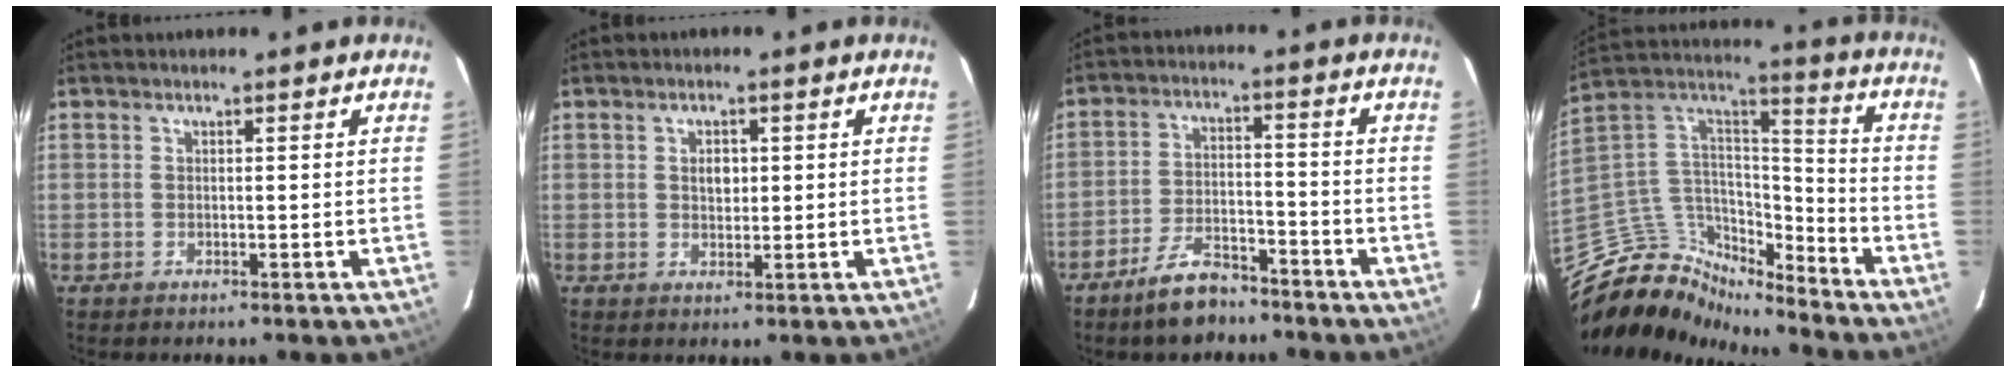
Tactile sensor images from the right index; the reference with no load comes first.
{"total": 2.6, "force": [0.5, 1.9, 1.7], "torque": [-0.026, 0.006, 0.009]}
{"total": 8.7, "force": [-7.0, 3.5, 4.0], "torque": [-0.094, 0.013, -0.113]}
{"total": 12.9, "force": [-11.6, 5.0, 2.6], "torque": [-0.072, 0.054, -0.227]}